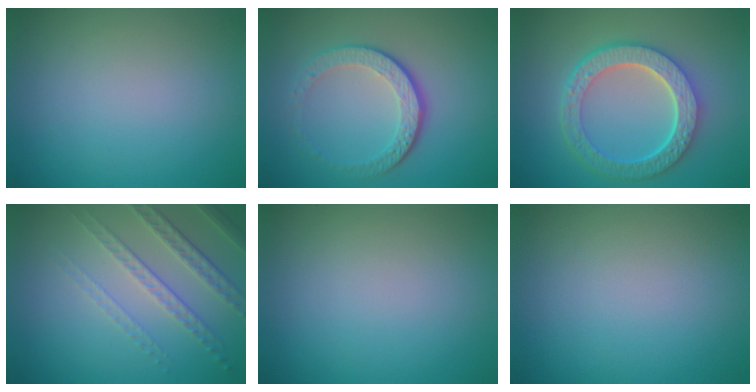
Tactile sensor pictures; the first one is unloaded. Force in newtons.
{"total": 4.3, "press": 3.0, "slide": 3.1}
{"total": 6.8, "press": 5.1, "slide": 4.5}
{"total": 4.6, "press": 3.0, "slide": 3.5}
{"total": 0.0}
{"total": 0.0}